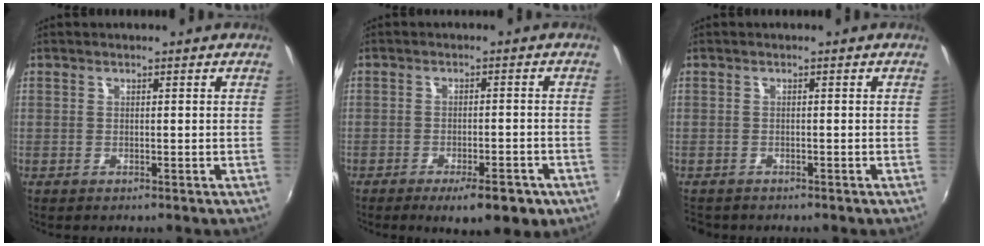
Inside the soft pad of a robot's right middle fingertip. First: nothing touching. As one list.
[{"total": 8.0, "force": [-5.1, 2.3, 5.7], "torque": [-0.099, -0.014, -0.065]}, {"total": 1.9, "force": [-1.7, 0.9, 0.4], "torque": [-0.014, -0.008, -0.027]}]